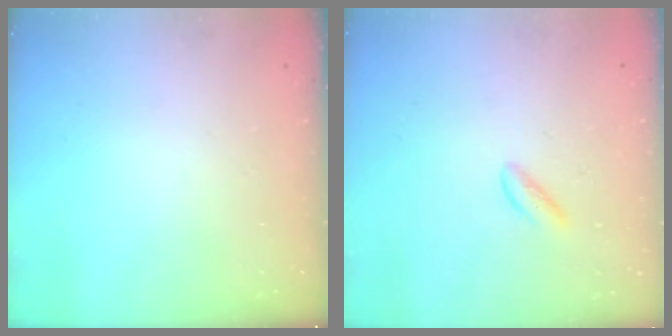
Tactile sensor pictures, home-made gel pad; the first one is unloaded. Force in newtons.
{"total": 1.4, "press": 1.4, "slide": 0.3}